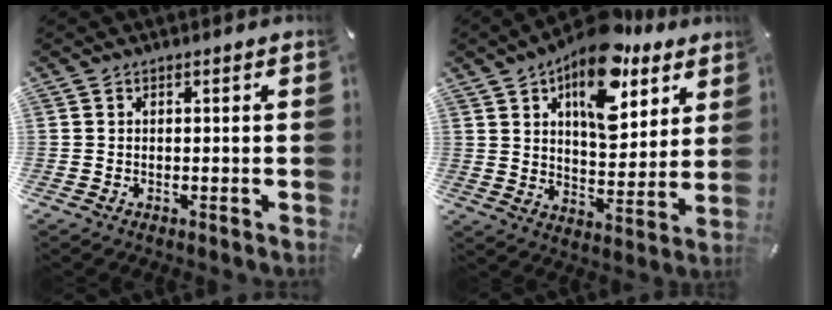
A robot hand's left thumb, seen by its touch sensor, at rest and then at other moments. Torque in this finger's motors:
{"motor_torque": [2.47, 2.54, 1.70, -1.07, 0.24]}